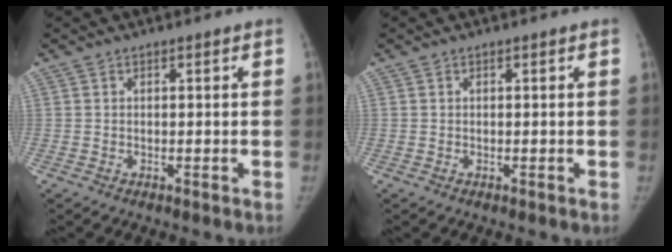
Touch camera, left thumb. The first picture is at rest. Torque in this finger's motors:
{"motor_torque": [0.00, 0.00, 0.26, -0.26, 0.01]}